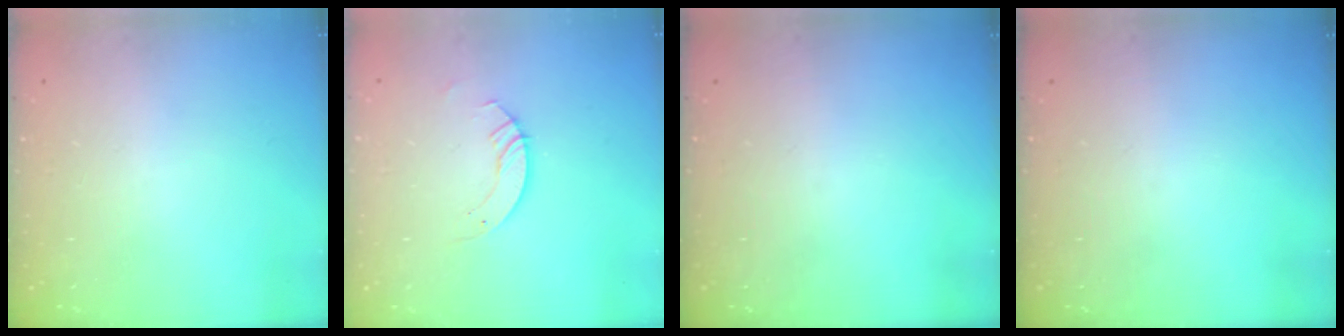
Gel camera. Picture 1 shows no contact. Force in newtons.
{"total": 3.5, "press": 3.5, "slide": 0.3}
{"total": 0.0}
{"total": 0.0}